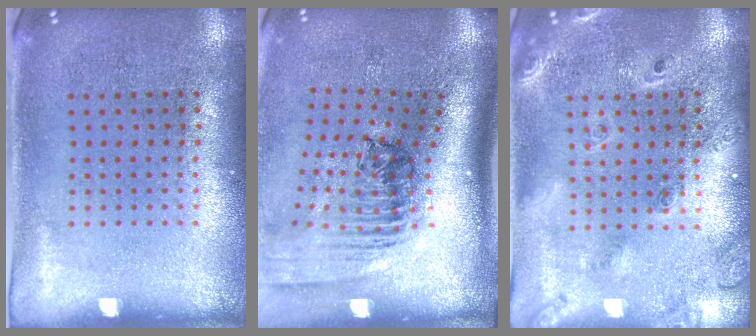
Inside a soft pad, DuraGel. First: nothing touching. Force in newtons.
{"total": 2.5, "press": 1.8, "slide": 1.8}
{"total": 2.0, "press": 1.7, "slide": 1.0}